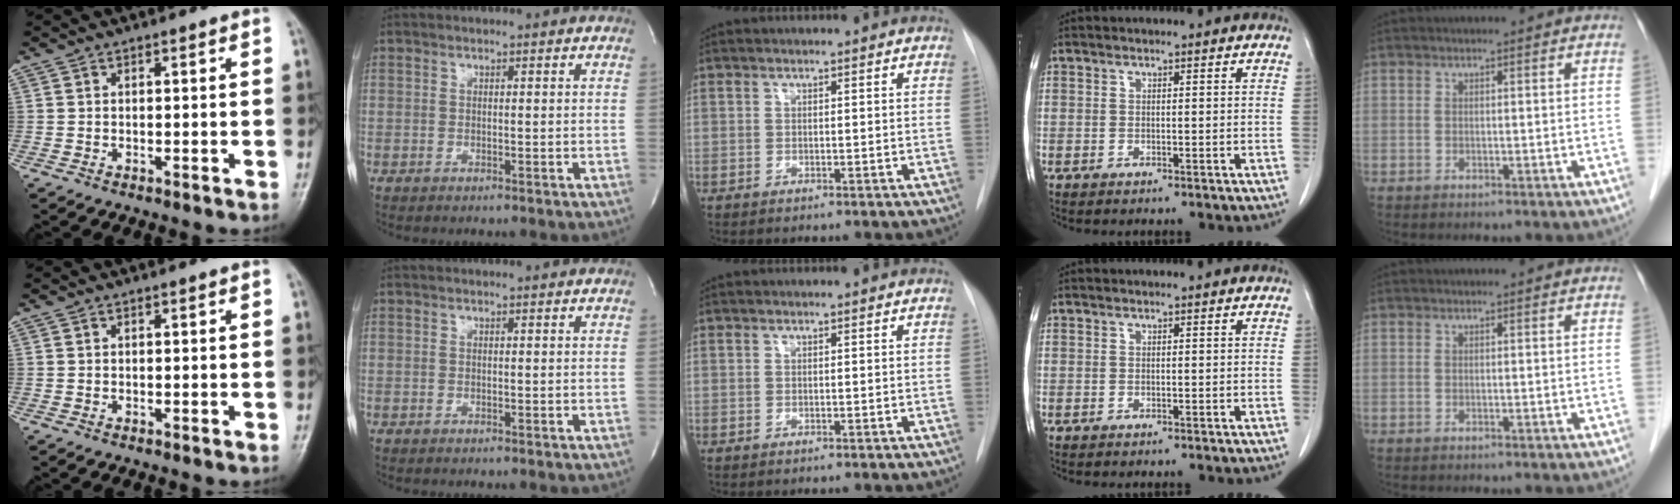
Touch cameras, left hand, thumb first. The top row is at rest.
{}